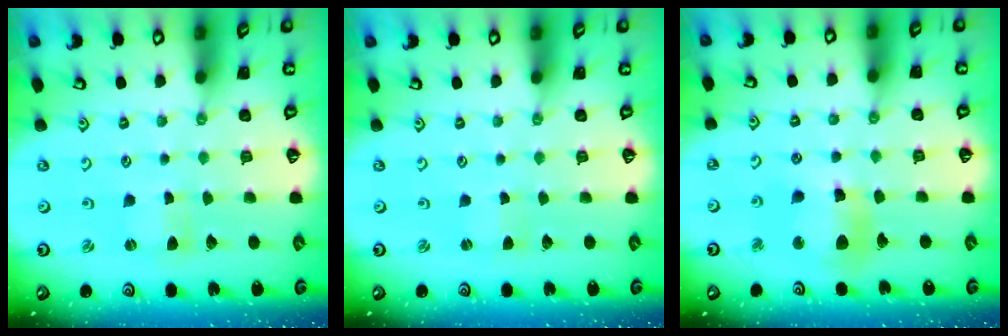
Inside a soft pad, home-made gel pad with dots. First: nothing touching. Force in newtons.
{"total": 0.6, "press": 0.6, "slide": 0.1}
{"total": 11.7, "press": 11.4, "slide": 2.4}